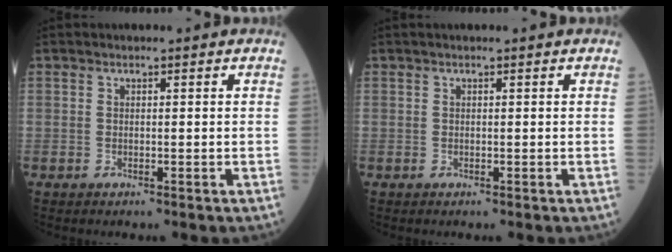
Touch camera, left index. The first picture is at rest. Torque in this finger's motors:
{"motor_torque": [-0.15, 0.00, 0.05, 0.01]}